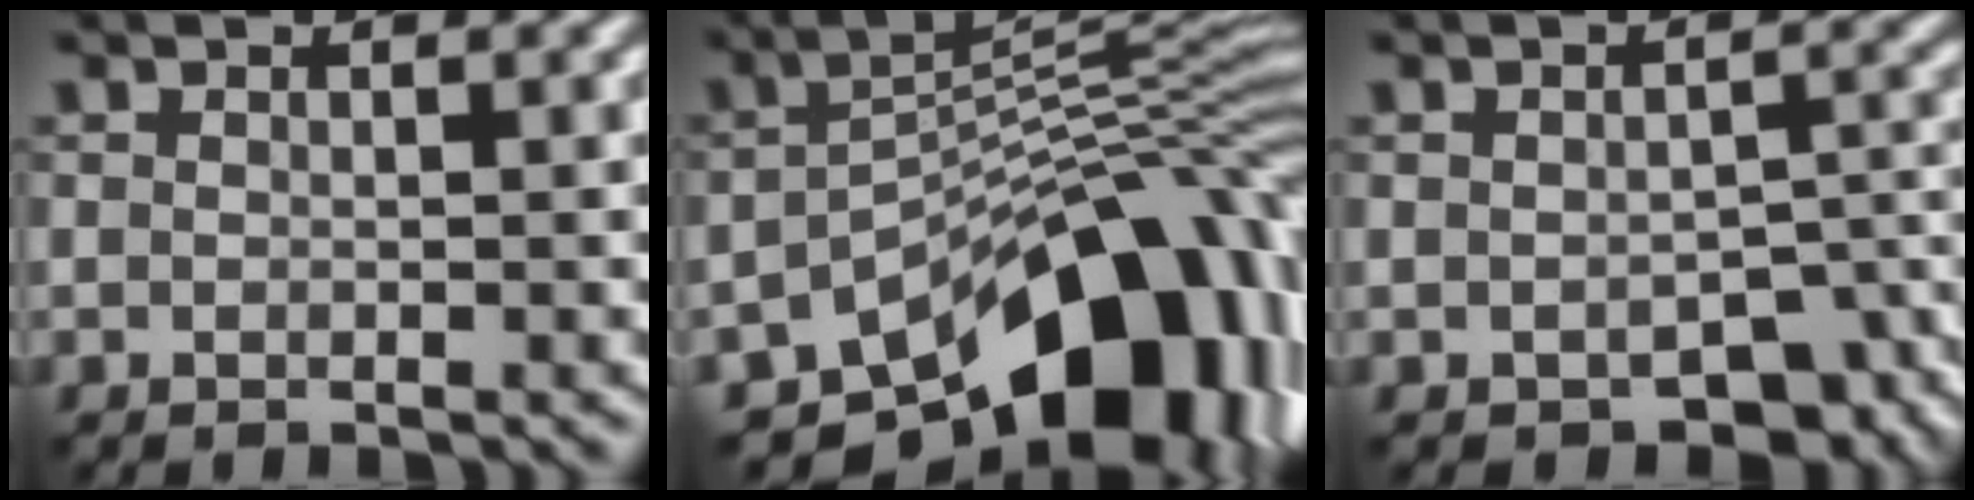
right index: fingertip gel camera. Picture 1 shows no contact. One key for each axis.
{"total": 14.0, "fx": -8.0, "fy": 6.8, "fz": 9.3, "tx": -0.119, "ty": -0.003, "tz": -0.129}
{"total": 5.8, "fx": -3.2, "fy": 3.1, "fz": 3.7, "tx": -0.033, "ty": -0.018, "tz": -0.034}